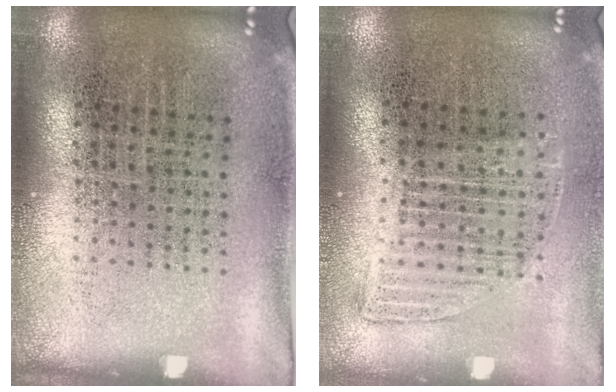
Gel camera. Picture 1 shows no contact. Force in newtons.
{"total": 1.1, "press": 1.0, "slide": 0.5}